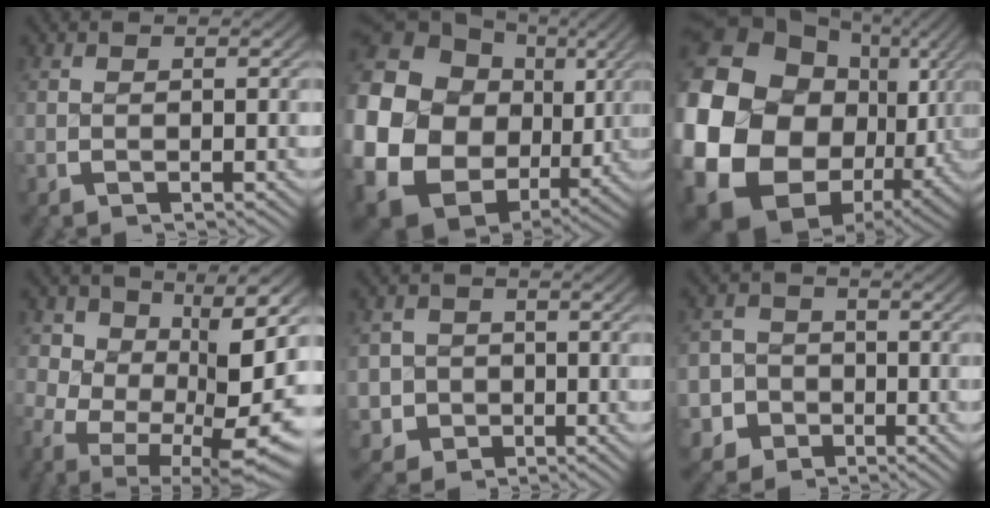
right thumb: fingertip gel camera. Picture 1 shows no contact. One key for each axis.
{"total": 22.0, "fx": -1.8, "fy": 17.5, "fz": 13.3, "tx": -0.342, "ty": -0.088, "tz": -0.005}
{"total": 24.6, "fx": -2.3, "fy": 18.0, "fz": 16.6, "tx": -0.369, "ty": -0.076, "tz": -0.007}
{"total": 11.7, "fx": -2.2, "fy": 7.3, "fz": 8.9, "tx": -0.166, "ty": -0.065, "tz": -0.004}
{"total": 6.9, "fx": -1.9, "fy": 6.2, "fz": 2.3, "tx": -0.055, "ty": -0.035, "tz": -0.024}
{"total": 8.7, "fx": -3.5, "fy": 7.6, "fz": 2.2, "tx": -0.043, "ty": -0.036, "tz": -0.060}